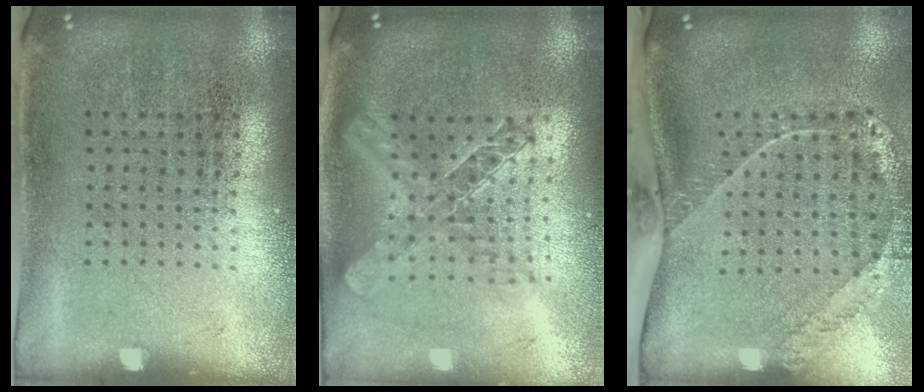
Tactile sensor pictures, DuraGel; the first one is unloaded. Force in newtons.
{"total": 1.9, "press": 1.6, "slide": 1.0}
{"total": 2.5, "press": 1.7, "slide": 1.8}